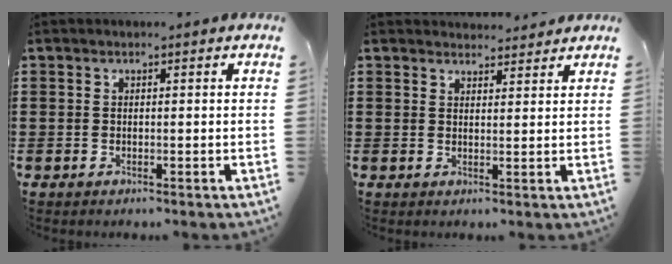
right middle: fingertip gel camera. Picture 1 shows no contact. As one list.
[{"total": 2.5, "force": [2.5, 0.2, -0.2], "torque": [0.004, -0.006, 0.047]}]